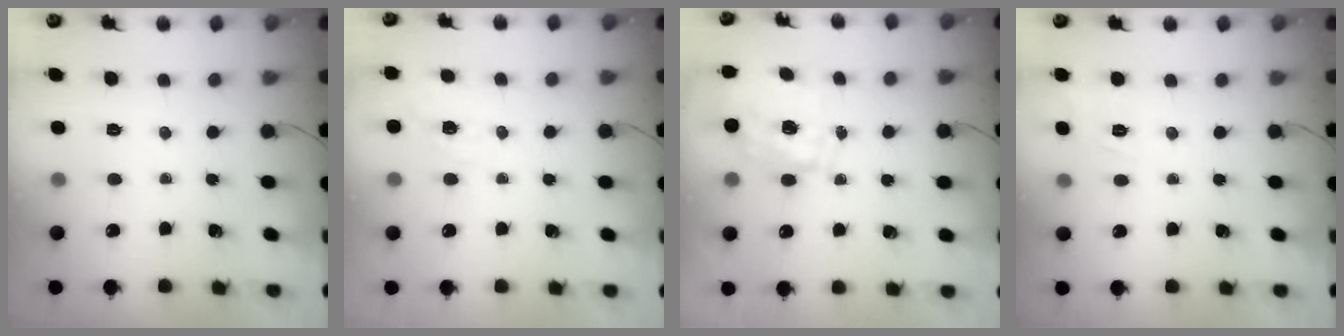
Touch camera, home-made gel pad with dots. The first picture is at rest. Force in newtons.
{"total": 1.9, "press": 0.8, "slide": 1.8}
{"total": 1.6, "press": 1.4, "slide": 0.8}
{"total": 3.0, "press": 2.4, "slide": 1.8}